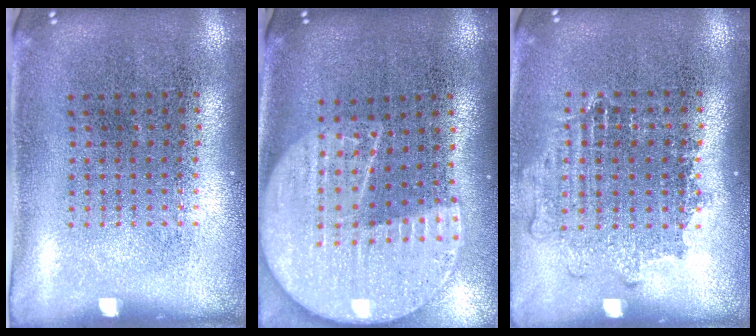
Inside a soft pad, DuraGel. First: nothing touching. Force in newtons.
{"total": 2.3, "press": 2.0, "slide": 1.1}
{"total": 1.0, "press": 1.0, "slide": 0.4}